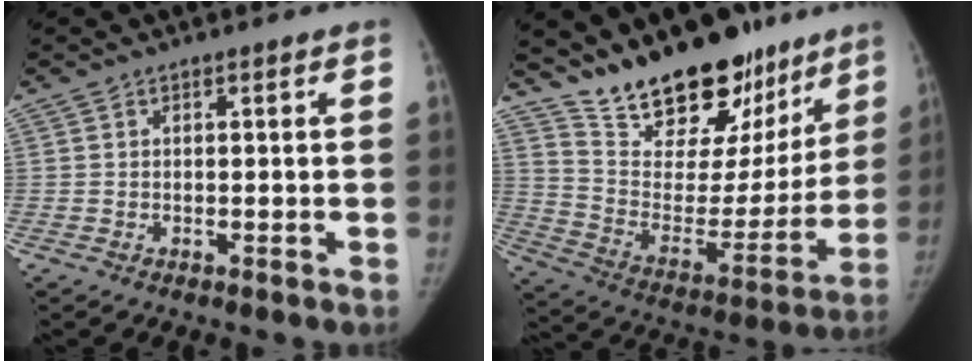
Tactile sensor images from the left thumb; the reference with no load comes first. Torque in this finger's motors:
{"motor_torque": [0.60, 0.57, 1.38, -1.40, 0.05]}